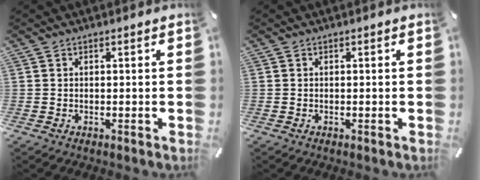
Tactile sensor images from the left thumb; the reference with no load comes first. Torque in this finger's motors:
{"motor_torque": [-0.05, -0.04, 0.00, -0.01, 0.00]}